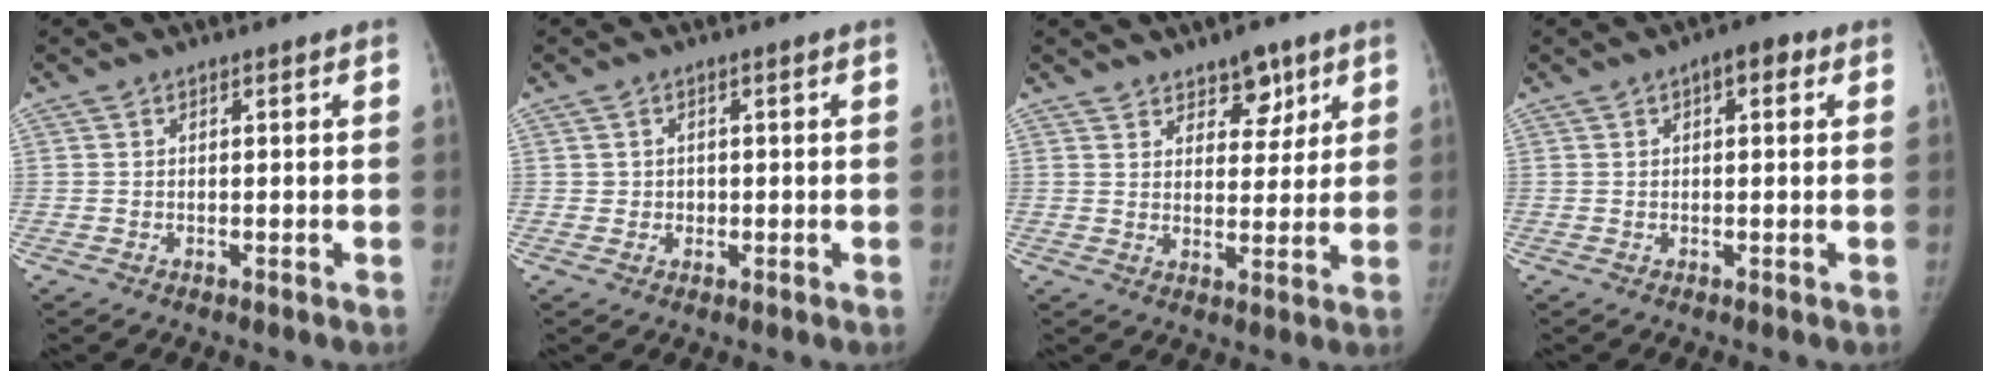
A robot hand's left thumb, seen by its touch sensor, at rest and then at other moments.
{"total": 1.7, "force": [0.0, 1.6, 0.3], "torque": [0.004, 0.003, 0.000]}
{"total": 6.1, "force": [4.0, 3.5, 2.9], "torque": [-0.005, -0.025, 0.062]}
{"total": 3.9, "force": [1.5, 1.8, 3.1], "torque": [-0.032, 0.006, 0.012]}